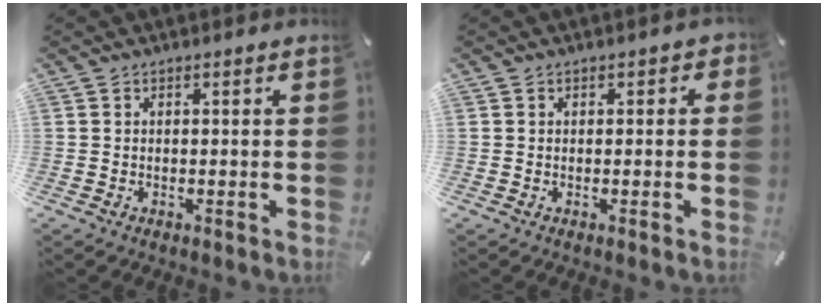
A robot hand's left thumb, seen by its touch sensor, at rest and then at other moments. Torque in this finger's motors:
{"motor_torque": [0.48, 0.07, 0.04, -0.02, 0.01]}